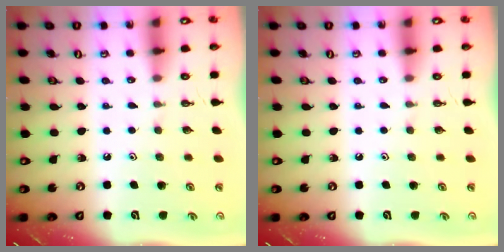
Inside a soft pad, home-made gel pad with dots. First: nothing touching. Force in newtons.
{"total": 0.0}